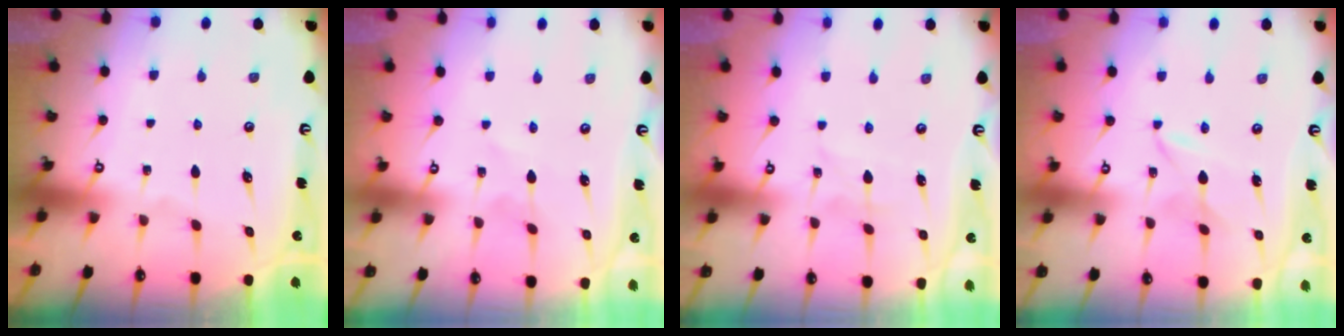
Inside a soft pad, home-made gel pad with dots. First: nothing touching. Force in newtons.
{"total": 0.8, "press": 0.8, "slide": 0.1}
{"total": 2.3, "press": 2.3, "slide": 0.3}
{"total": 1.5, "press": 1.5, "slide": 0.2}